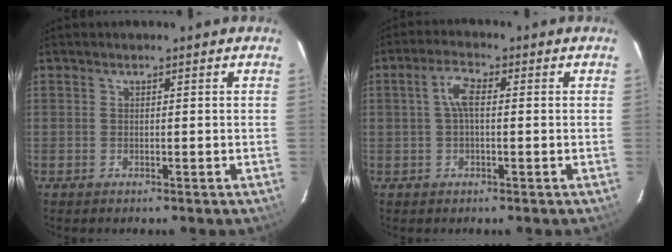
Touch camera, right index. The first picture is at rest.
{"total": 4.1, "force": [0.4, 1.6, 3.7], "torque": [-0.075, 0.010, 0.008]}